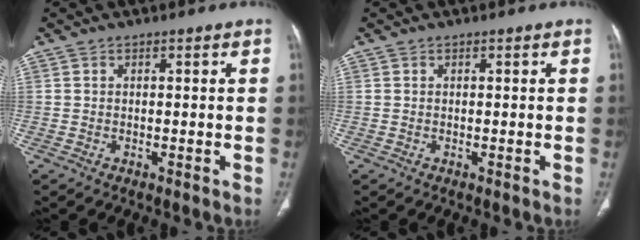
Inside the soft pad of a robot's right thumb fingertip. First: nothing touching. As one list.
[{"total": 0.0}]